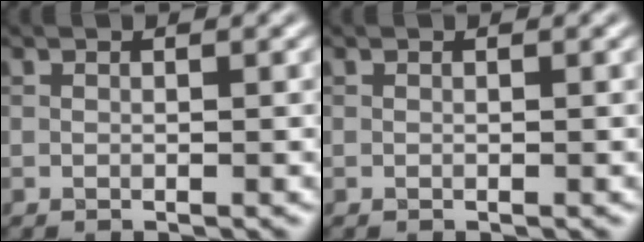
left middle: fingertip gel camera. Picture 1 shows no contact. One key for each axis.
{"total": 0.0}